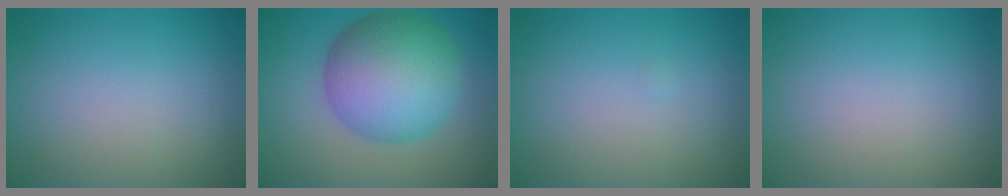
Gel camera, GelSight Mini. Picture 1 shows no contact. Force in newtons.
{"total": 10.7, "press": 10.7, "slide": 0.2}
{"total": 0.0}
{"total": 0.0}